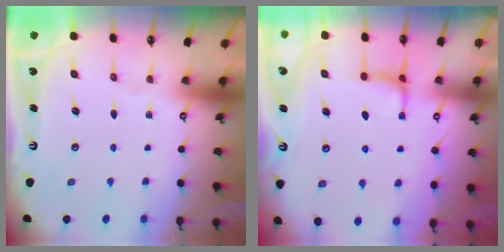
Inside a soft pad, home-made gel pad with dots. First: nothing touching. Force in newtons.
{"total": 1.7, "press": 1.6, "slide": 0.4}